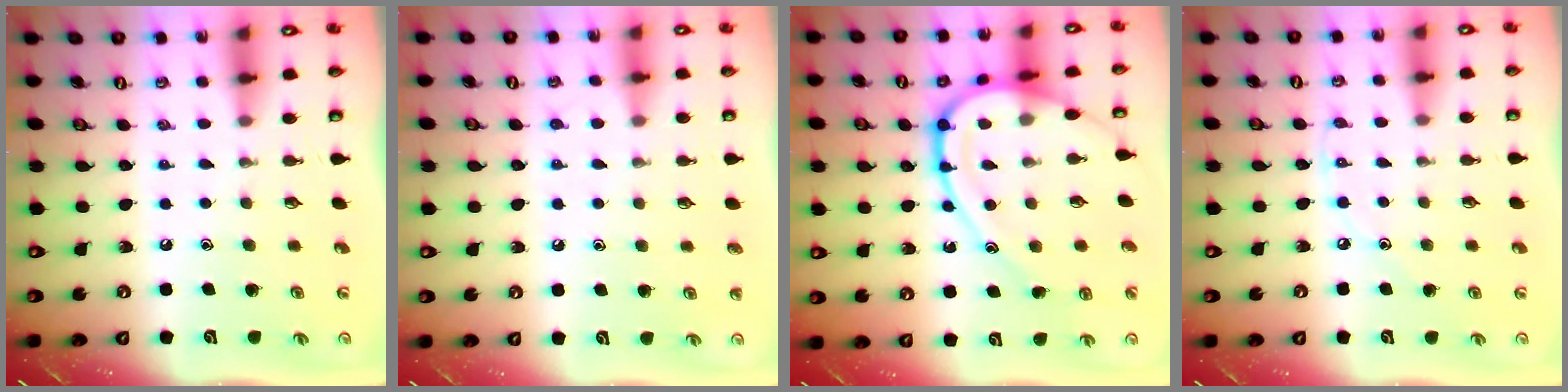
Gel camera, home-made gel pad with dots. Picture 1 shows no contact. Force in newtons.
{"total": 4.4, "press": 4.3, "slide": 0.4}
{"total": 15.9, "press": 15.9, "slide": 0.9}
{"total": 4.0, "press": 4.0, "slide": 0.5}